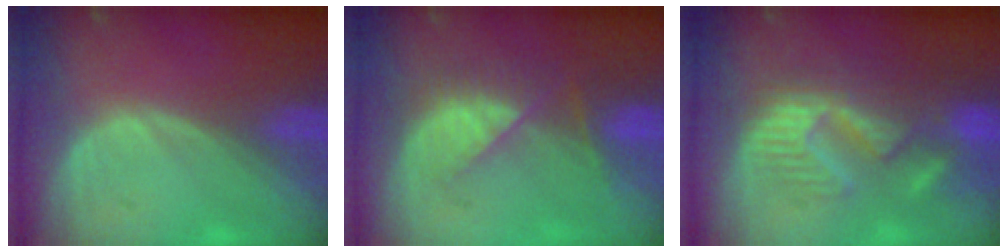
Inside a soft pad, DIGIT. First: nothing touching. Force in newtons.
{"total": 7.6, "press": 6.9, "slide": 3.1}
{"total": 11.0, "press": 9.8, "slide": 5.0}